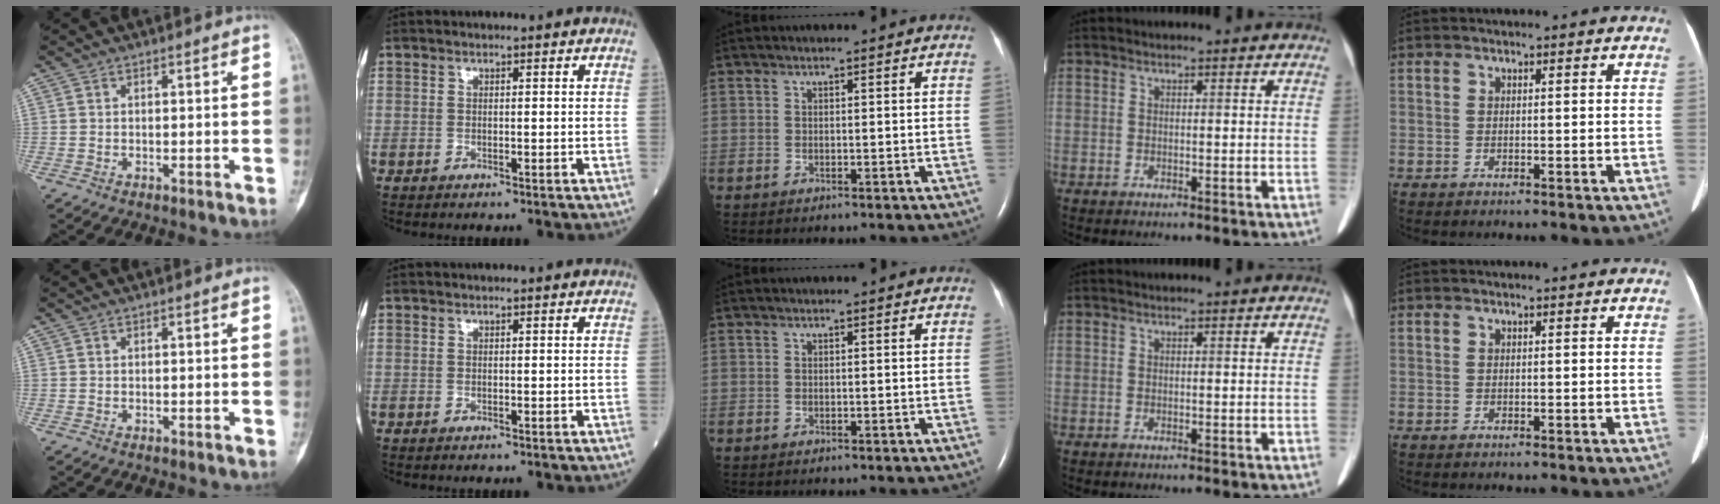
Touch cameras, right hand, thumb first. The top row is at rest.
{}